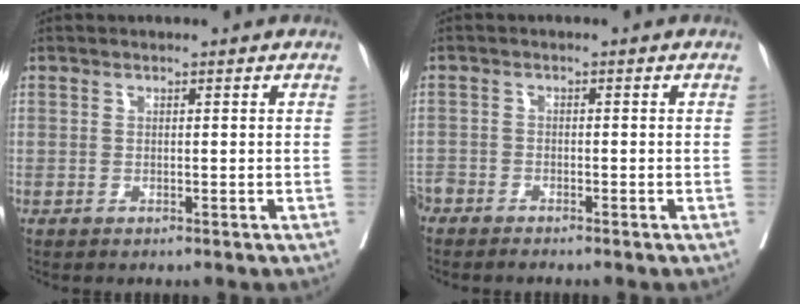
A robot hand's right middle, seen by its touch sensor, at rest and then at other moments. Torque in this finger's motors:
{"motor_torque": [1.03, -1.02, 0.49, 0.21]}